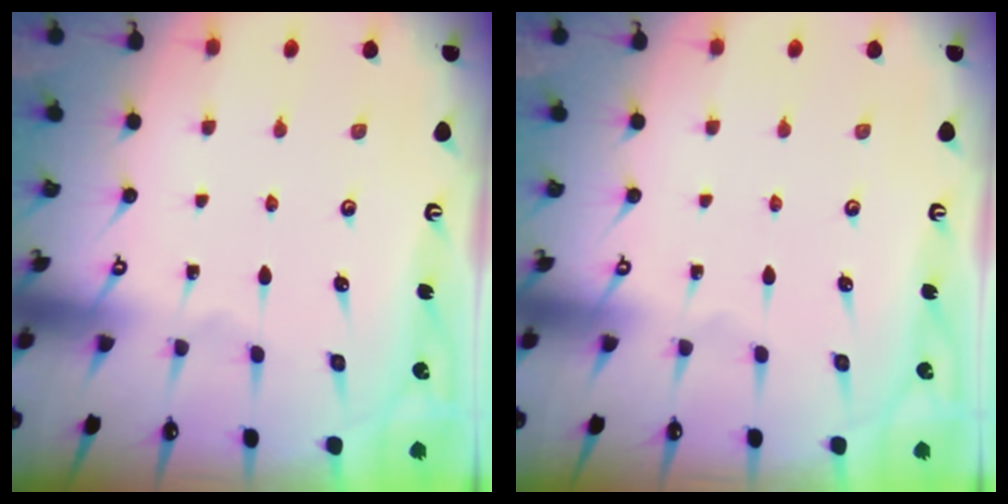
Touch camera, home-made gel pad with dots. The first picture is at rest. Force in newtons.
{"total": 0.0}